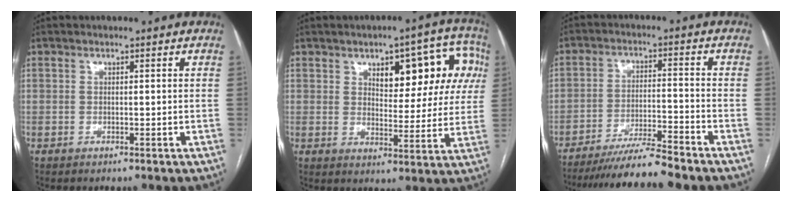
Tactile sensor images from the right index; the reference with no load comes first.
{"total": 13.3, "force": [5.0, 5.7, 11.0], "torque": [-0.120, 0.035, 0.067]}
{"total": 8.7, "force": [-8.0, -0.4, 3.6], "torque": [-0.051, -0.013, -0.137]}